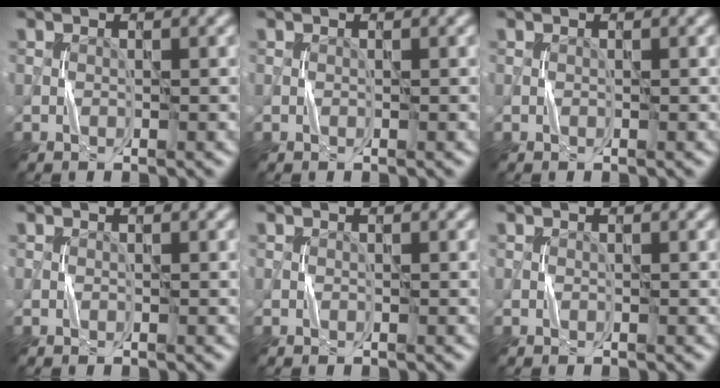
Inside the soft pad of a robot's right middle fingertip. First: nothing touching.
{"total": 0.0}
{"total": 0.0}
{"total": 0.0}
{"total": 0.0}
{"total": 0.0}